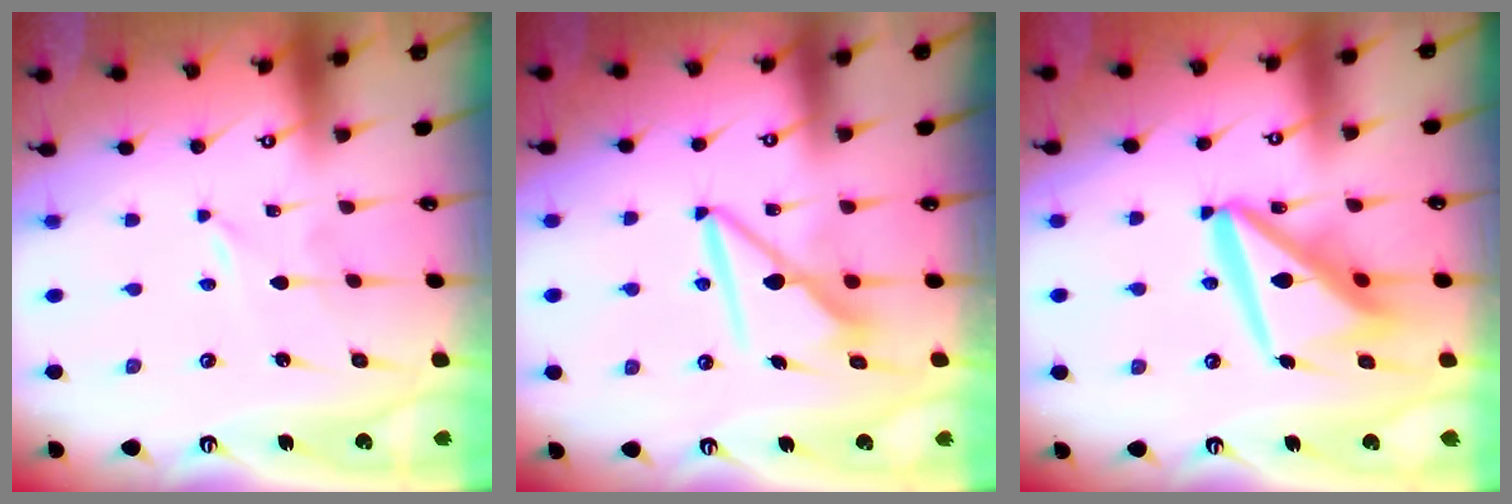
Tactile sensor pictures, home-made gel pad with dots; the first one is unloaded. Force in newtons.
{"total": 8.2, "press": 8.2, "slide": 0.7}
{"total": 15.9, "press": 15.9, "slide": 1.3}